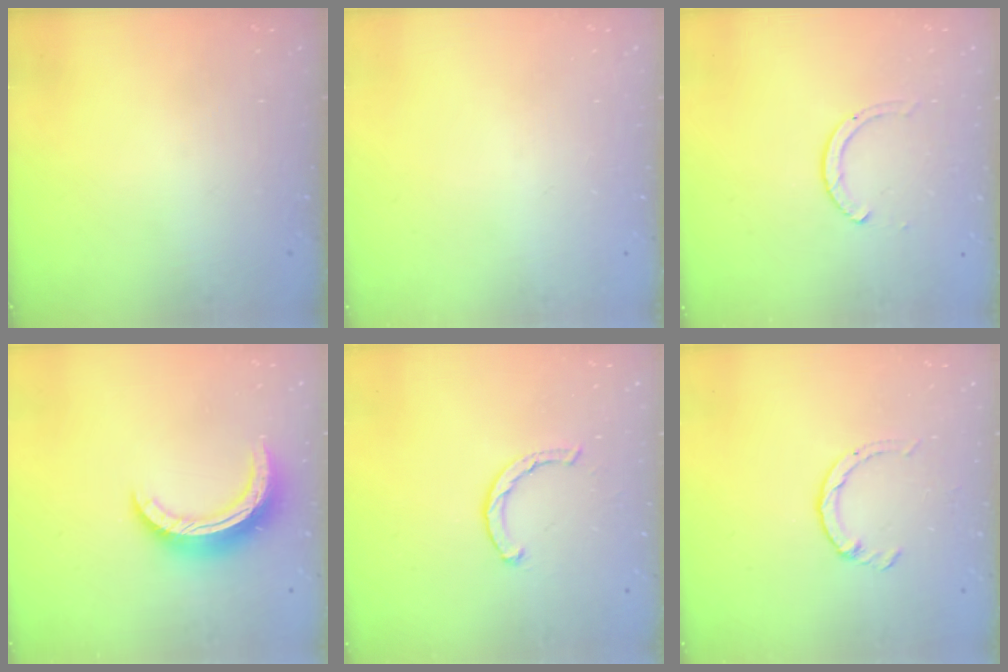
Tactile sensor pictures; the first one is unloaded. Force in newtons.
{"total": 0.0}
{"total": 2.6, "press": 2.6, "slide": 0.3}
{"total": 13.2, "press": 13.2, "slide": 0.3}
{"total": 2.1, "press": 2.1, "slide": 0.1}
{"total": 2.6, "press": 2.6, "slide": 0.4}